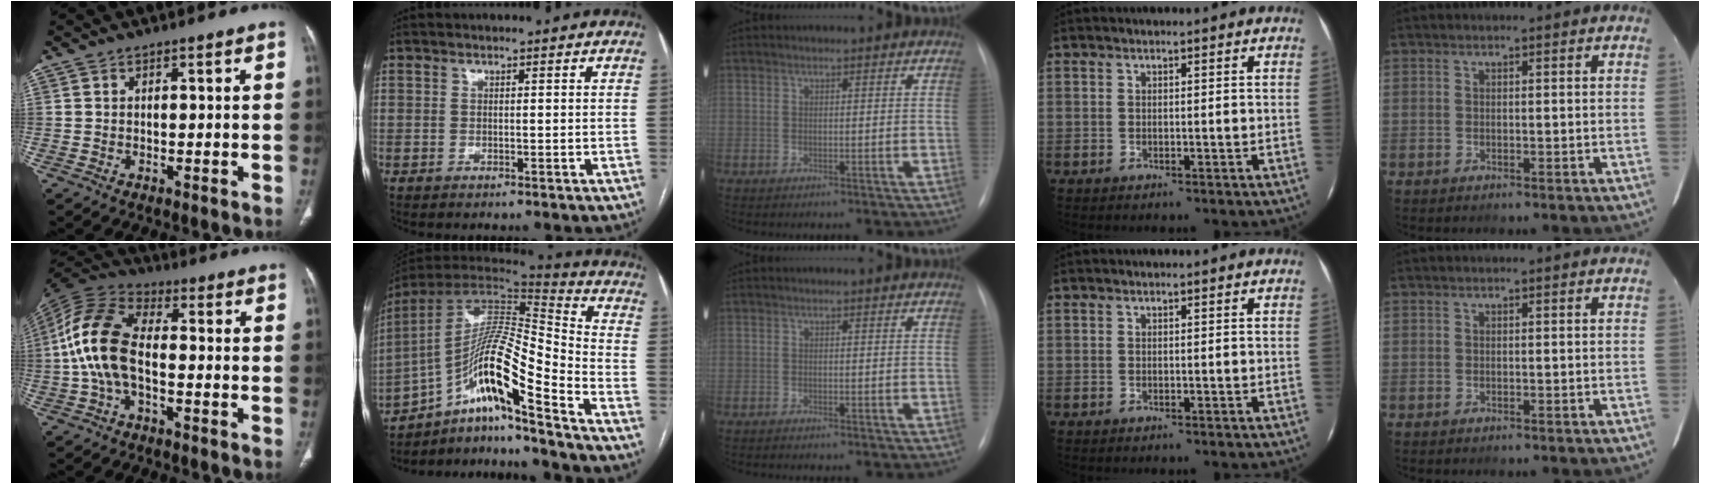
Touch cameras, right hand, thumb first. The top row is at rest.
{"thumb": {"total": 13.0, "force": [-1.6, 7.0, 10.8], "torque": [-0.234, 0.034, -0.037]}, "index": {"total": 17.5, "force": [-10.5, -0.1, 14.0], "torque": [-0.264, 0.014, -0.185]}}